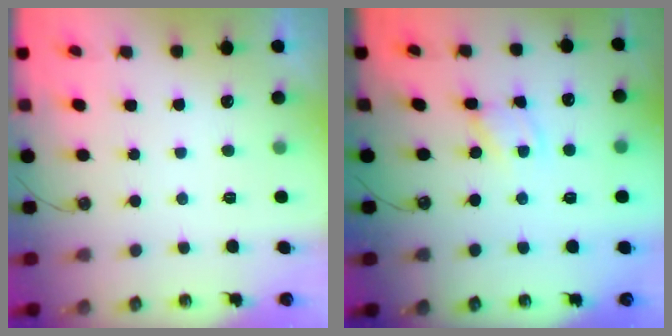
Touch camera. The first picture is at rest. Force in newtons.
{"total": 2.8, "press": 2.8, "slide": 0.1}